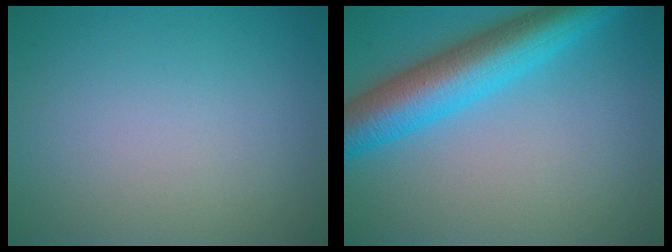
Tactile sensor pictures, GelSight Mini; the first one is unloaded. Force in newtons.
{"total": 8.1, "press": 8.1, "slide": 0.4}